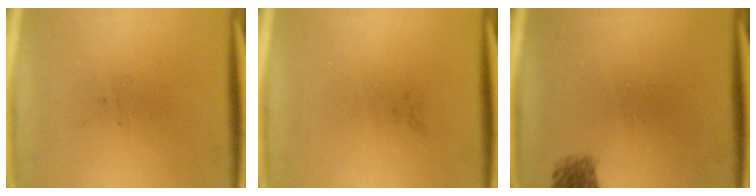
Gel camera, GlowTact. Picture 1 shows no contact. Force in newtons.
{"total": 0.0}
{"total": 1.8}